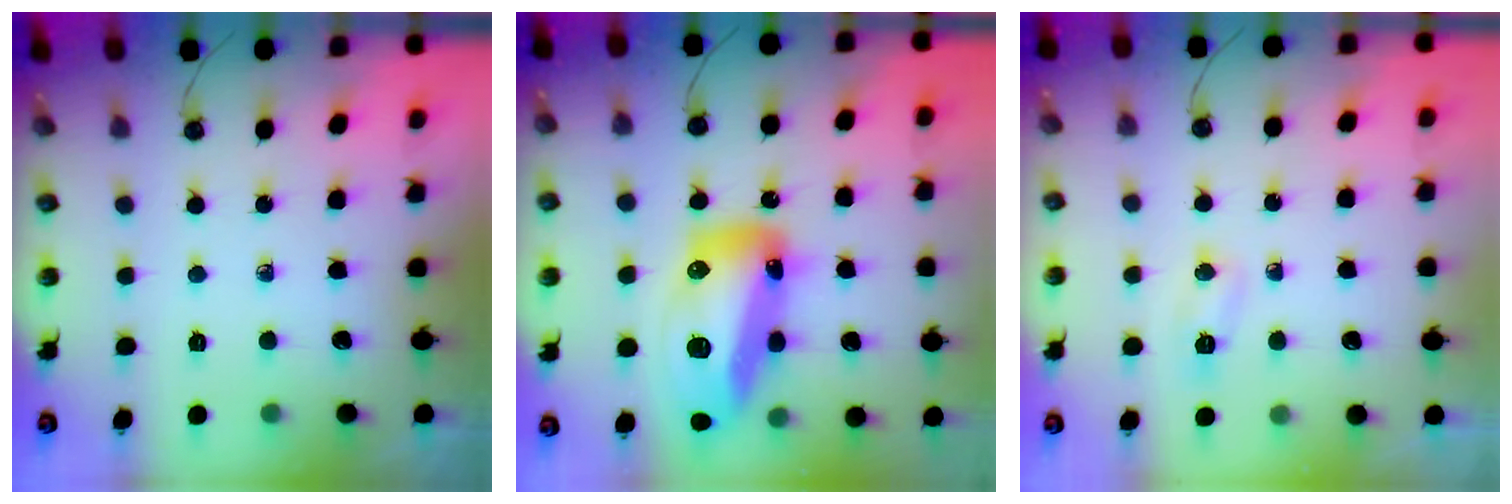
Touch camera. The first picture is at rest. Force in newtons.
{"total": 21.6, "press": 21.4, "slide": 2.6}
{"total": 4.2, "press": 4.1, "slide": 0.5}